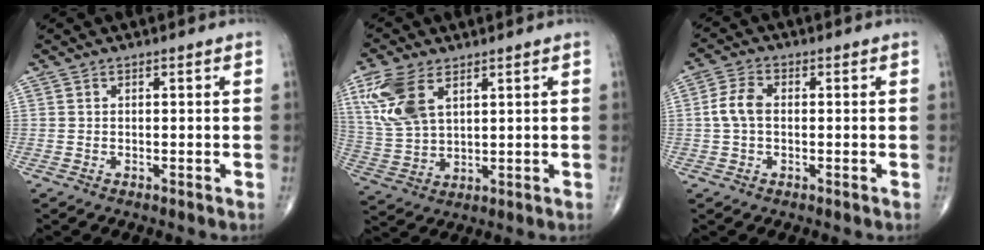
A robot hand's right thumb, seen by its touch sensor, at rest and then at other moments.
{"total": 11.1, "force": [5.1, 5.9, 7.9], "torque": [-0.176, -0.009, 0.111]}
{"total": 4.9, "force": [0.0, 3.1, 3.8], "torque": [-0.083, 0.015, -0.005]}